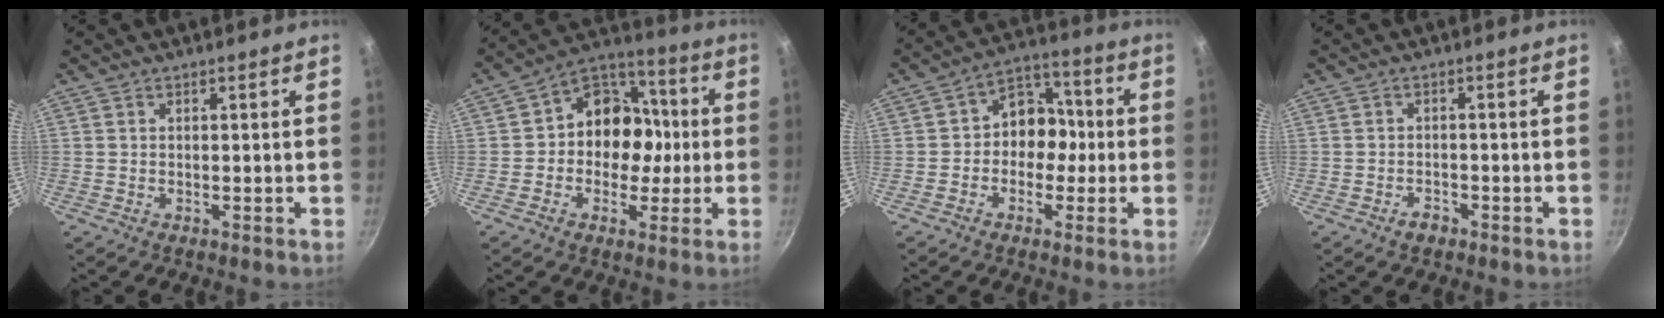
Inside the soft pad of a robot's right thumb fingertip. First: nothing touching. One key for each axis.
{"total": 12.9, "fx": -0.5, "fy": 10.7, "fz": 7.2, "tx": -0.048, "ty": 0.035, "tz": -0.026}
{"total": 8.8, "fx": -1.0, "fy": 7.3, "fz": 4.9, "tx": -0.011, "ty": 0.035, "tz": -0.032}
{"total": 2.0, "fx": -1.5, "fy": 1.2, "fz": 0.8, "tx": -0.005, "ty": 0.018, "tz": -0.021}